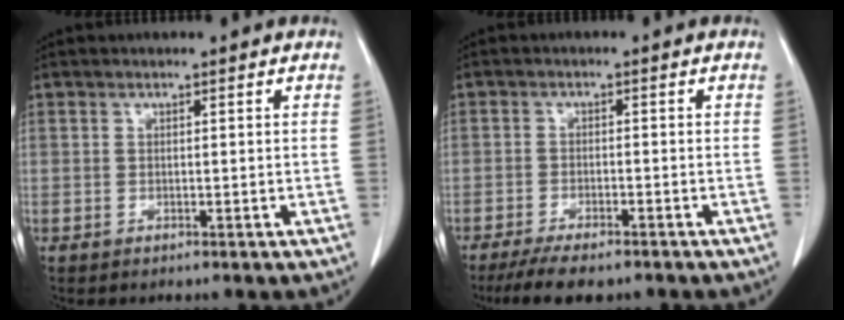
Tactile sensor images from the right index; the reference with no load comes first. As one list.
[{"total": 7.8, "force": [-6.2, 1.9, 4.3], "torque": [-0.064, -0.013, -0.097]}]